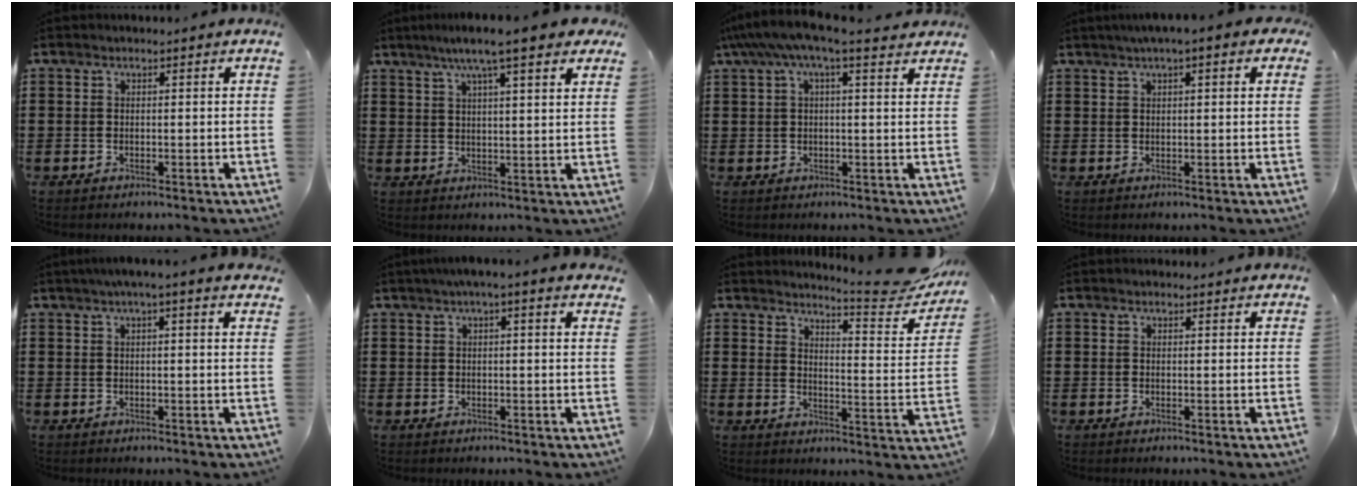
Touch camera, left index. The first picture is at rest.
{"total": 7.6, "force": [5.7, 0.7, 5.0], "torque": [-0.105, -0.004, 0.097]}
{"total": 5.5, "force": [3.6, 1.0, 4.1], "torque": [-0.091, 0.000, 0.062]}
{"total": 2.6, "force": [1.4, 0.4, 2.2], "torque": [-0.044, 0.004, 0.023]}
{"total": 2.8, "force": [2.2, -0.2, 1.7], "torque": [-0.039, 0.003, 0.039]}
{"total": 2.4, "force": [1.8, 0.0, 1.7], "torque": [-0.038, 0.003, 0.032]}
{"total": 7.0, "force": [6.3, 0.0, 3.1], "torque": [-0.046, -0.051, 0.102]}
{"total": 1.2, "force": [1.1, 0.5, 0.1], "torque": [-0.004, 0.003, 0.022]}